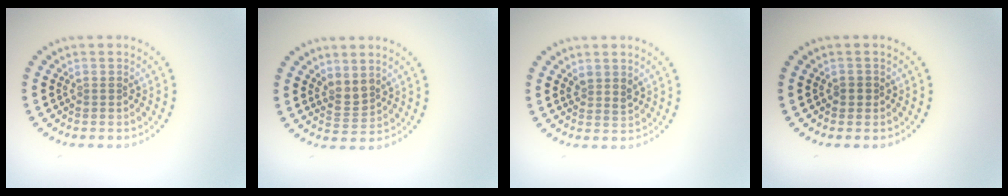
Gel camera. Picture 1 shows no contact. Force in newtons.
{"total": 1.9, "press": 1.5, "slide": 1.1}
{"total": 1.5, "press": 1.2, "slide": 0.8}
{"total": 0.9, "press": 0.9, "slide": 0.2}